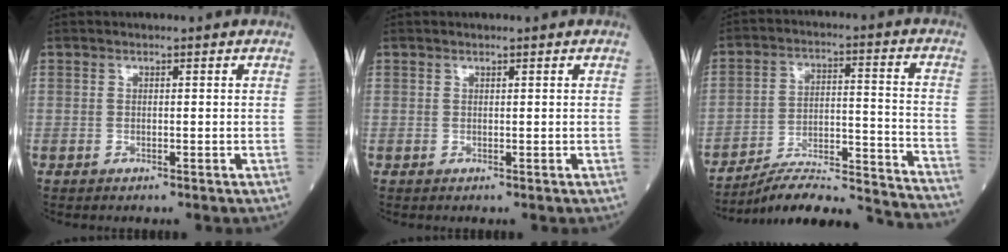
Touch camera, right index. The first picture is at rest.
{"total": 0.0}
{"total": 21.2, "force": [-20.2, -0.2, 6.3], "torque": [-0.073, 0.008, -0.291]}